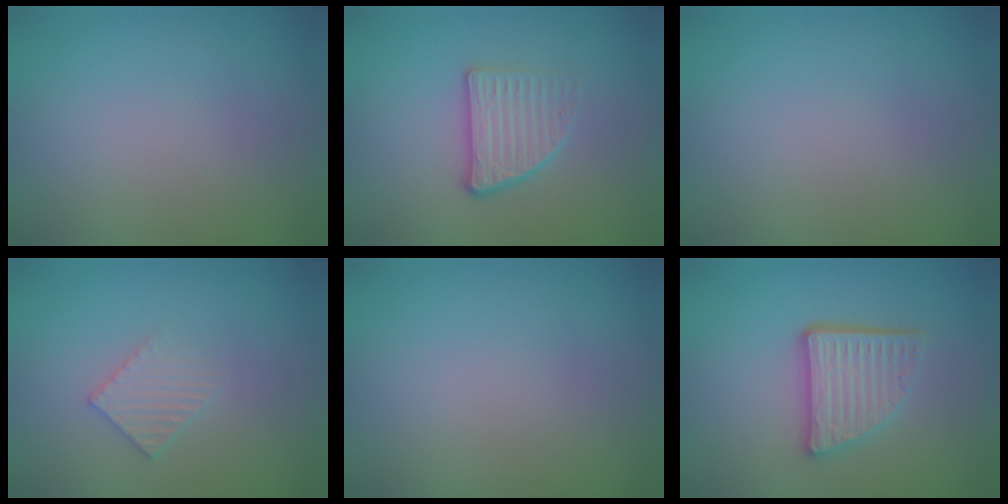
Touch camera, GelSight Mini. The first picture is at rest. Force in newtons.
{"total": 2.8, "press": 2.5, "slide": 1.2}
{"total": 0.0}
{"total": 1.9, "press": 1.9, "slide": 0.2}
{"total": 0.0}
{"total": 4.6, "press": 3.4, "slide": 3.1}